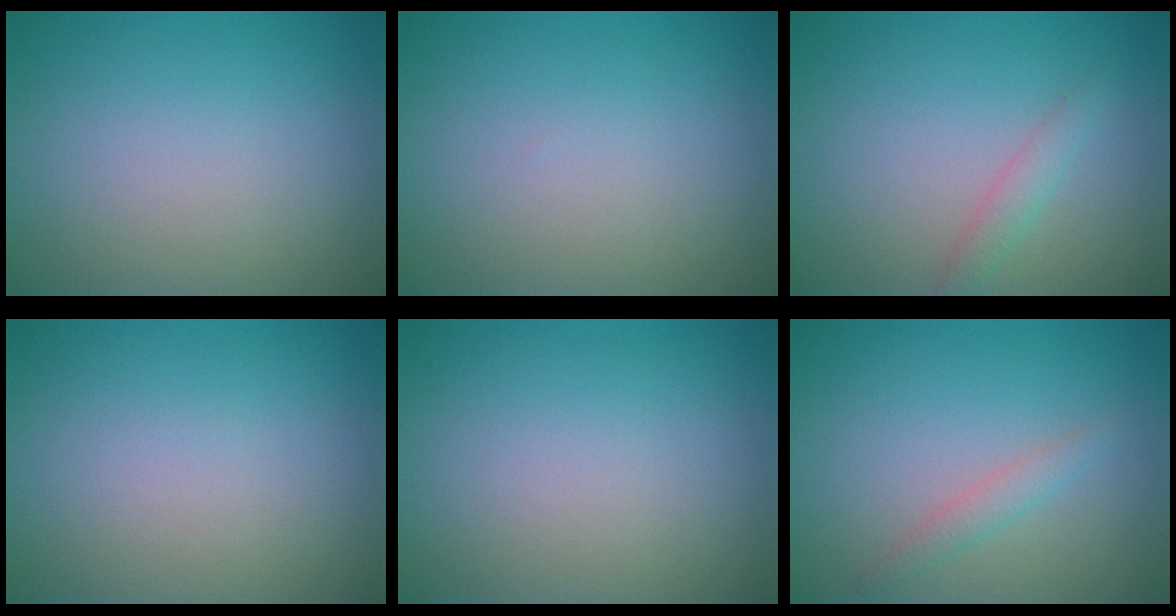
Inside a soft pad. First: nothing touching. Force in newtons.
{"total": 0.0}
{"total": 1.5, "press": 1.5, "slide": 0.0}
{"total": 0.0}
{"total": 0.0}
{"total": 1.3, "press": 1.3, "slide": 0.1}